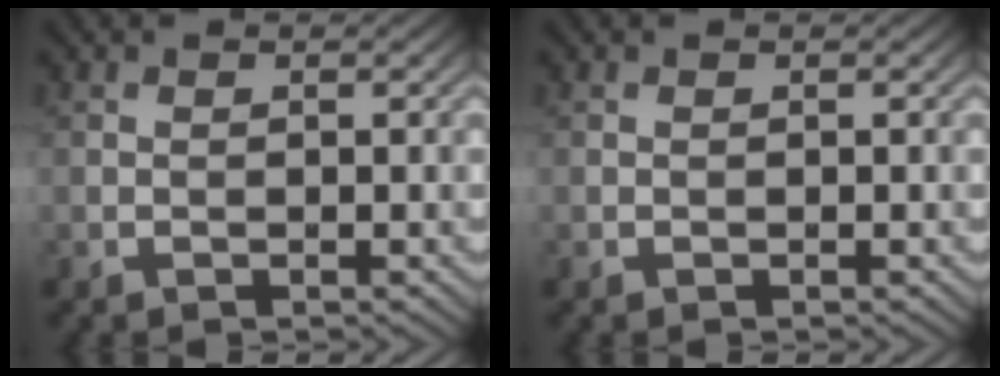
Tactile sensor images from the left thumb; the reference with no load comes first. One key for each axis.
{"total": 0.0}